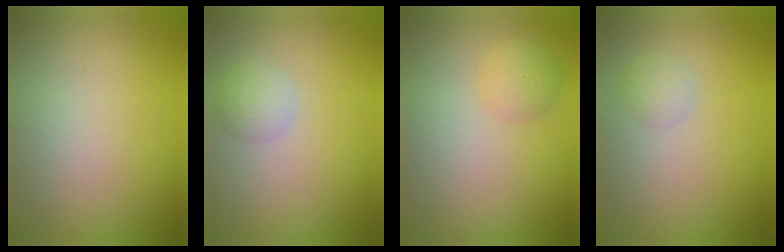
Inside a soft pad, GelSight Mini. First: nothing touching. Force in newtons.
{"total": 1.9, "press": 1.9, "slide": 0.1}
{"total": 2.0, "press": 2.0, "slide": 0.0}
{"total": 1.3, "press": 1.3, "slide": 0.1}